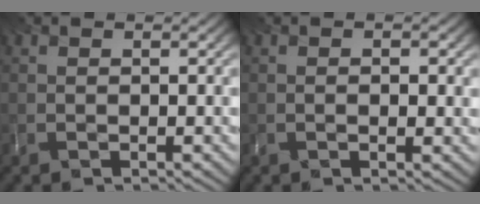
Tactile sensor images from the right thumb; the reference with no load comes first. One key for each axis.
{"total": 1.4, "fx": 0.1, "fy": 0.4, "fz": 1.4, "tx": -0.020, "ty": -0.004, "tz": 0.003}